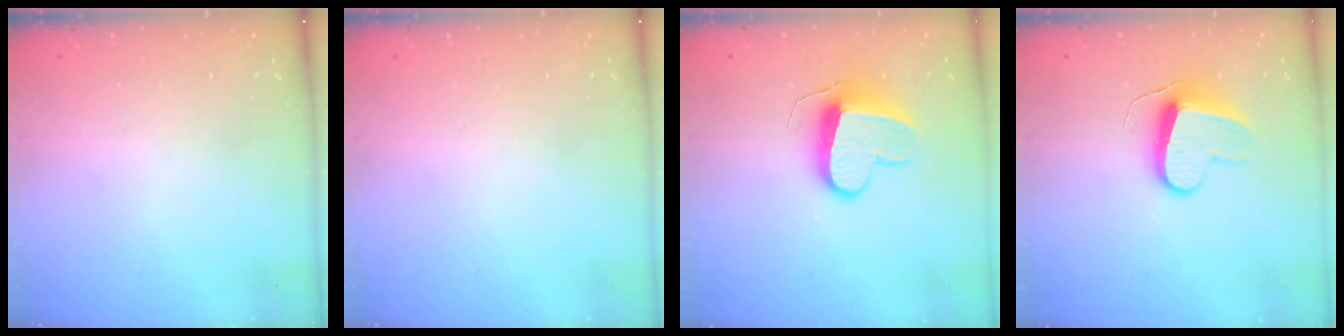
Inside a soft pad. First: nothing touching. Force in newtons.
{"total": 0.0}
{"total": 9.9, "press": 9.9, "slide": 0.0}
{"total": 9.9, "press": 9.8, "slide": 0.8}